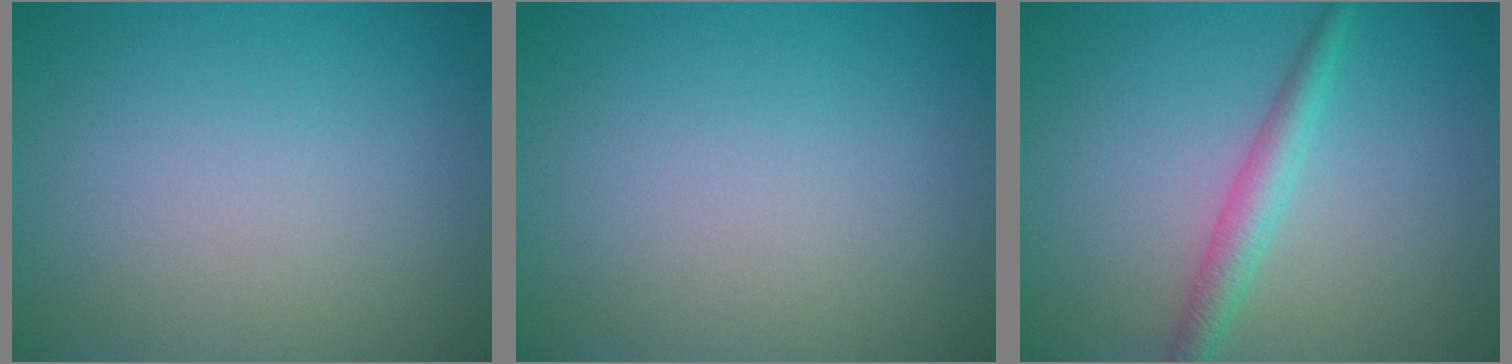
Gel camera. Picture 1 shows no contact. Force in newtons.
{"total": 0.0}
{"total": 2.5, "press": 2.5, "slide": 0.1}